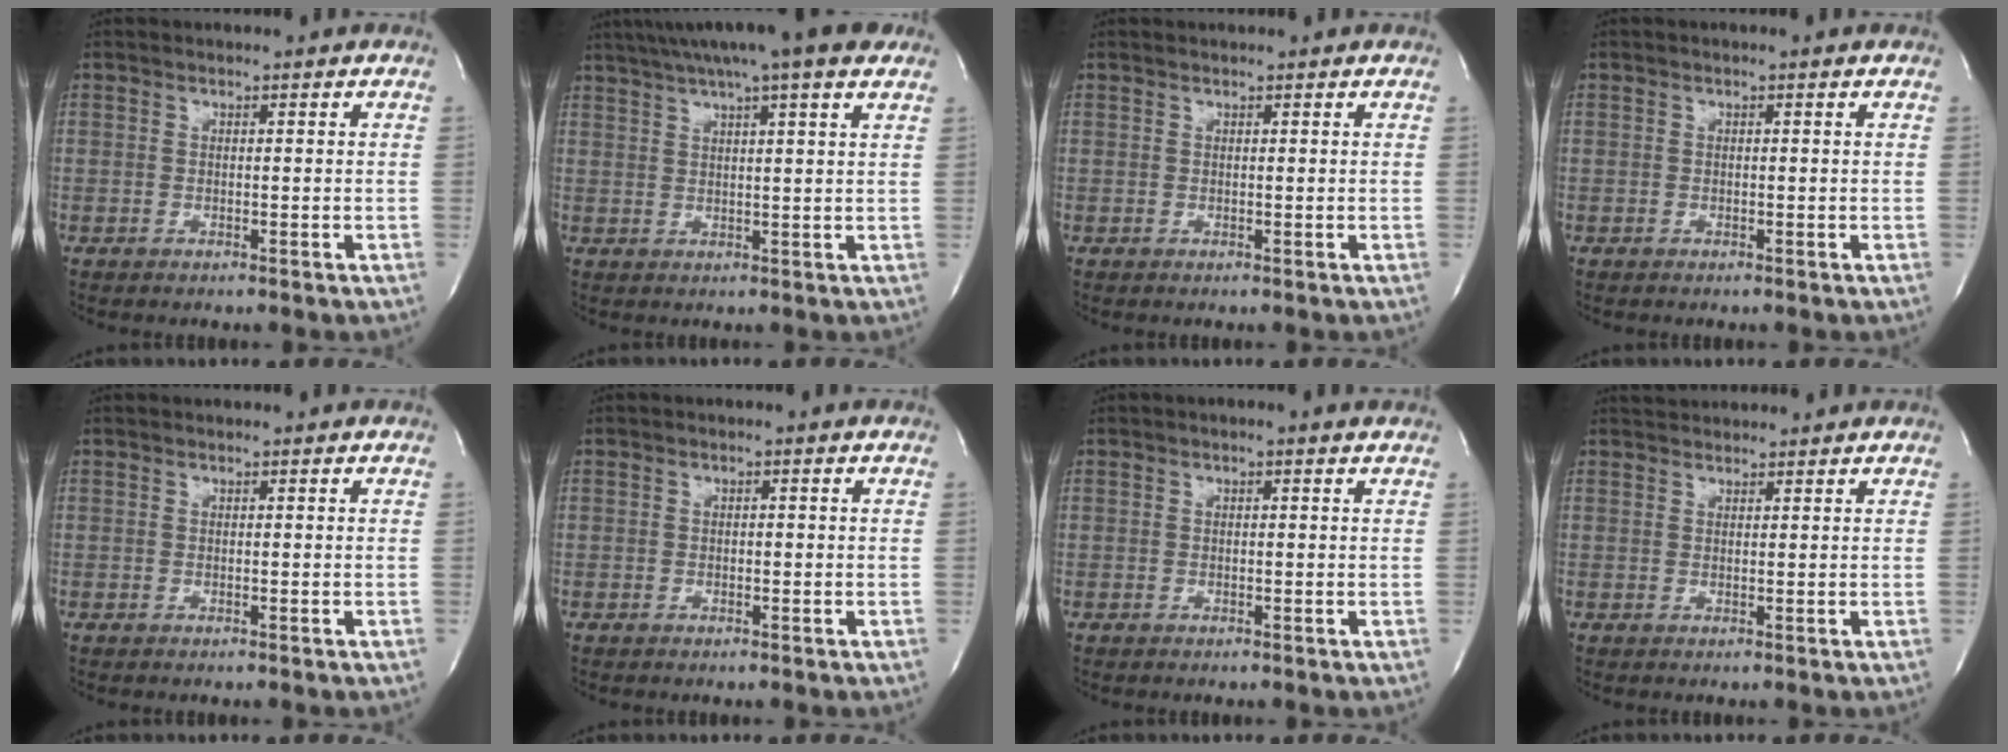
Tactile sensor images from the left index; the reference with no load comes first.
{"total": 14.8, "force": [11.4, 0.7, 9.3], "torque": [-0.156, 0.041, 0.153]}
{"total": 1.6, "force": [1.5, 0.0, 0.6], "torque": [-0.016, 0.021, 0.021]}
{"total": 0.0}
{"total": 0.0}
{"total": 0.0}
{"total": 1.0, "force": [0.5, 0.1, 0.8], "torque": [-0.022, 0.010, 0.004]}
{"total": 1.8, "force": [1.8, 0.2, 0.4], "torque": [-0.010, 0.026, 0.029]}